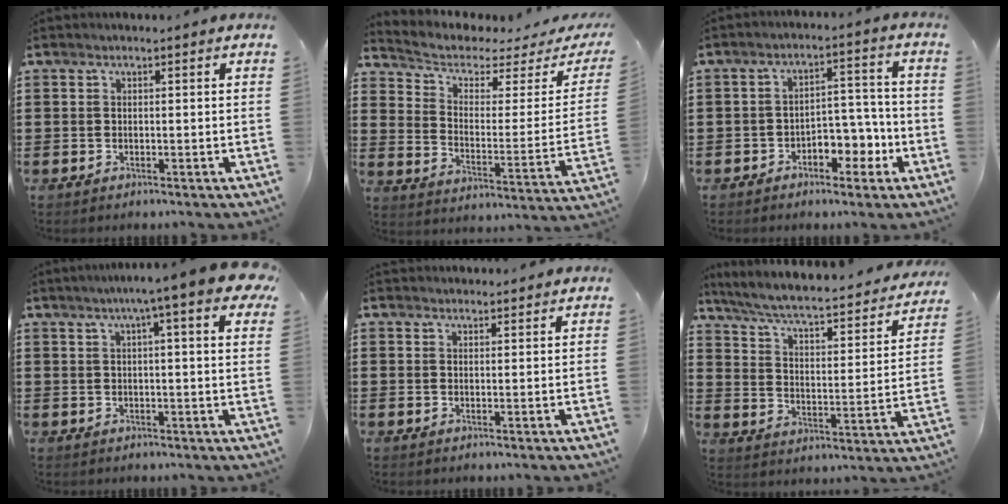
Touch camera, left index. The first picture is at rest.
{"total": 3.3, "force": [2.1, 1.7, 2.0], "torque": [-0.056, -0.019, 0.029]}
{"total": 5.6, "force": [-3.2, 3.3, 3.3], "torque": [-0.049, 0.013, -0.063]}
{"total": 7.9, "force": [4.8, 0.0, 6.2], "torque": [-0.106, -0.010, 0.078]}
{"total": 1.9, "force": [1.8, 0.3, 0.1], "torque": [-0.006, 0.000, 0.037]}
{"total": 4.9, "force": [4.0, 0.4, 2.9], "torque": [-0.074, -0.039, 0.058]}